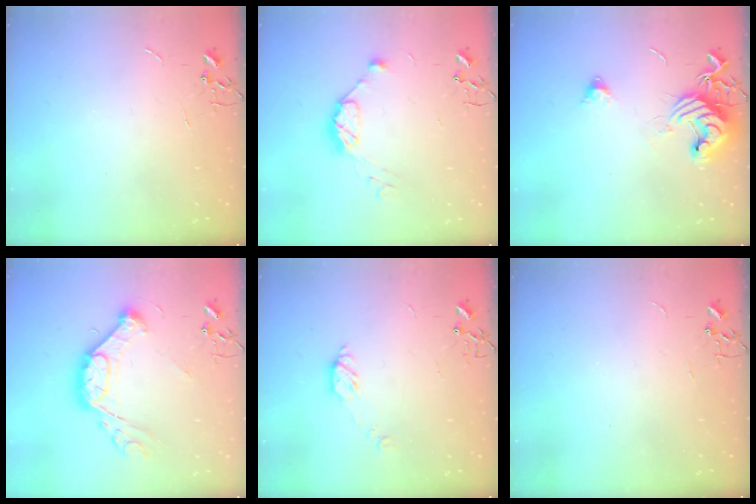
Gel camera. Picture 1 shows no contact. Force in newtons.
{"total": 8.3, "press": 8.3, "slide": 0.5}
{"total": 11.7, "press": 11.6, "slide": 1.7}
{"total": 15.4, "press": 15.3, "slide": 1.7}
{"total": 6.4, "press": 6.4, "slide": 0.3}
{"total": 0.0}